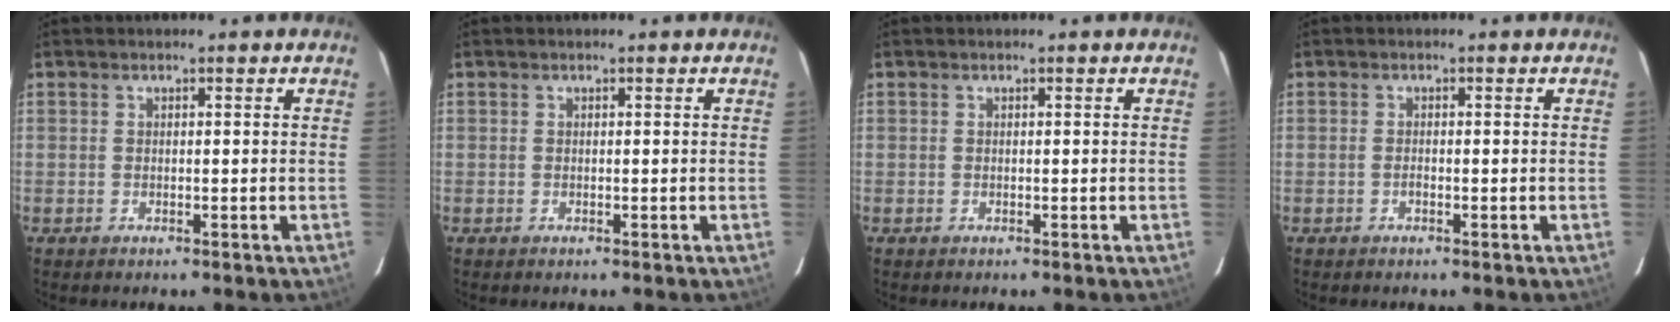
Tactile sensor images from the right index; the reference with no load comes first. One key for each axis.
{"total": 0.0}
{"total": 0.0}
{"total": 0.7, "fx": -0.4, "fy": 0.3, "fz": 0.4, "tx": -0.009, "ty": 0.002, "tz": -0.008}